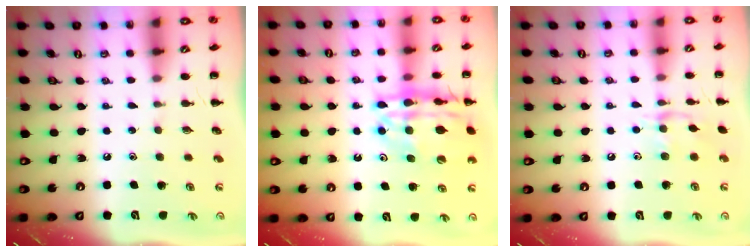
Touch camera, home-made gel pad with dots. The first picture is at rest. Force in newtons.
{"total": 19.7, "press": 19.5, "slide": 2.9}
{"total": 8.7, "press": 8.7, "slide": 0.8}